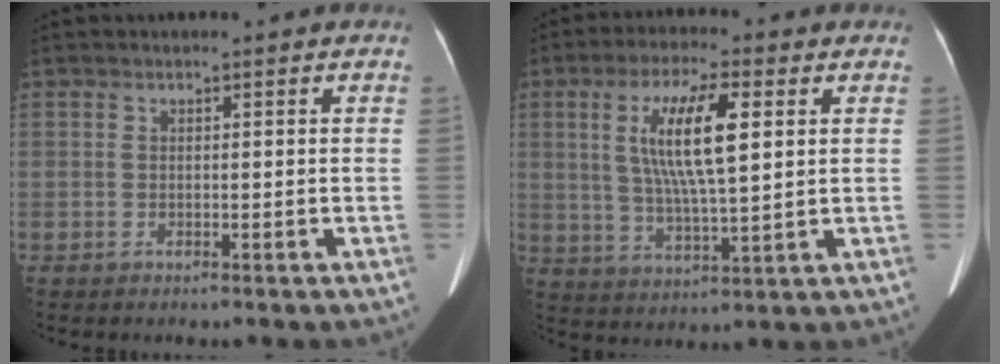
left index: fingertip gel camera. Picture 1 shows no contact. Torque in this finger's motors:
{"motor_torque": [0.42, -0.24, 0.31, 0.08]}